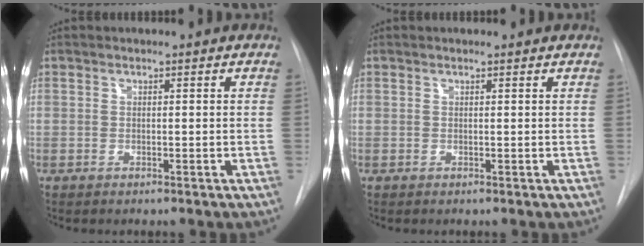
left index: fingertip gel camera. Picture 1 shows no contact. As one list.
[{"total": 0.0}]